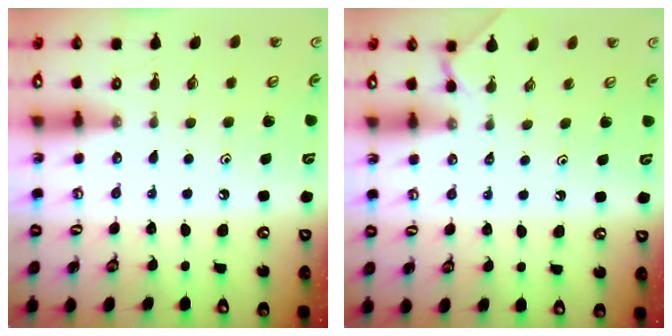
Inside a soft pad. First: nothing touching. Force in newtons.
{"total": 1.4, "press": 1.4, "slide": 0.2}